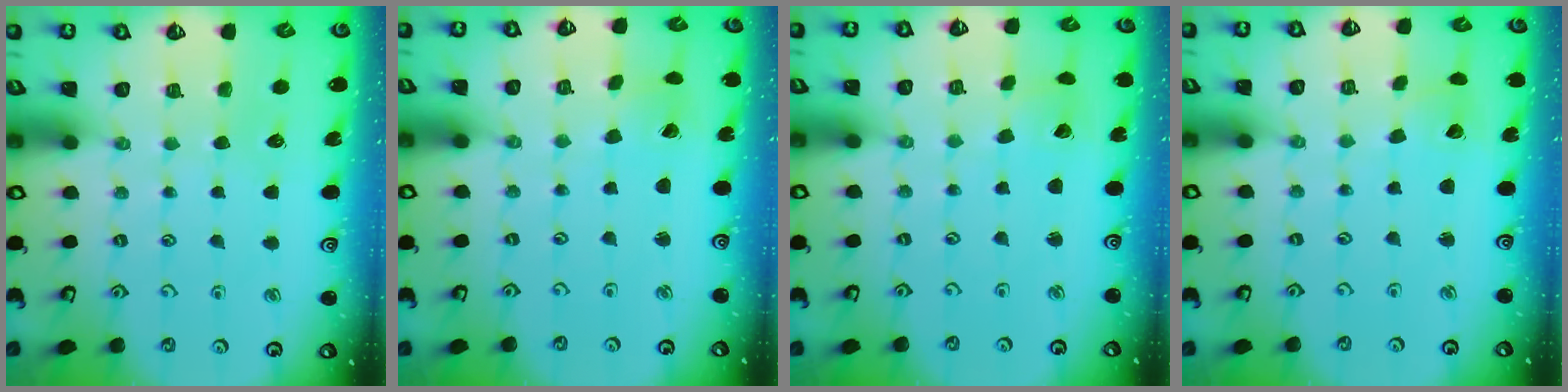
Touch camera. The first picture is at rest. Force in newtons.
{"total": 1.2, "press": 1.2, "slide": 0.1}
{"total": 3.0, "press": 3.0, "slide": 0.2}
{"total": 2.4, "press": 2.4, "slide": 0.3}